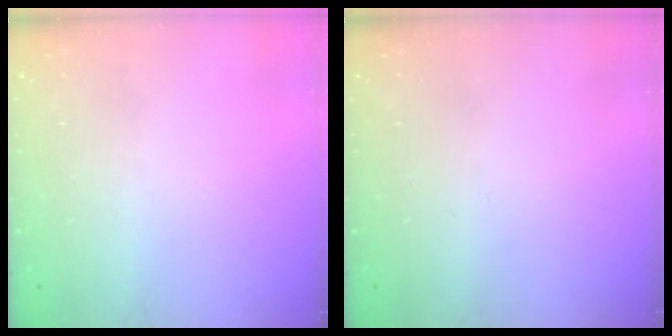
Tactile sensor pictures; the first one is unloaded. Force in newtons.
{"total": 0.0}